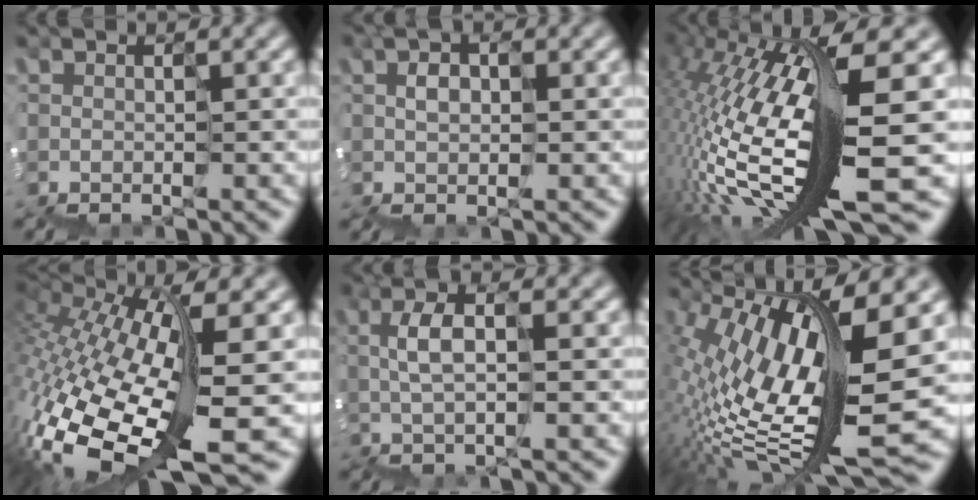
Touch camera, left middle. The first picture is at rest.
{"total": 0.5, "force": [0.3, 0.3, 0.3], "torque": [-0.002, 0.013, 0.003]}
{"total": 13.4, "force": [-0.7, 2.0, 13.2], "torque": [-0.260, 0.001, -0.006]}
{"total": 10.9, "force": [-2.7, 3.6, 9.9], "torque": [-0.242, -0.007, -0.035]}
{"total": 1.4, "force": [0.8, 0.2, 1.2], "torque": [-0.034, 0.013, 0.010]}
{"total": 12.5, "force": [1.6, 3.3, 12.0], "torque": [-0.229, 0.000, 0.036]}